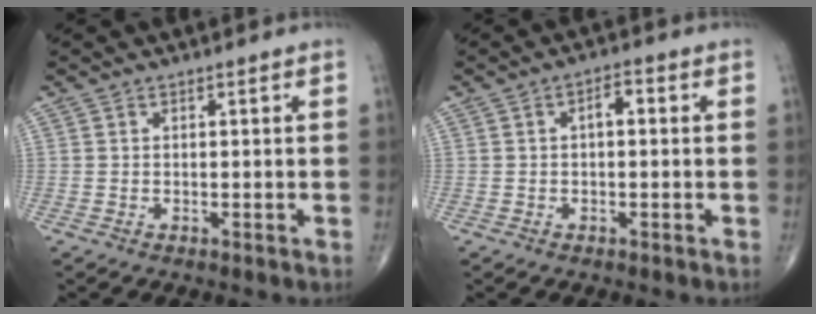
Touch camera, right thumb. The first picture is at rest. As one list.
[{"total": 2.9, "force": [0.2, 1.5, 2.5], "torque": [-0.032, 0.012, -0.002]}]